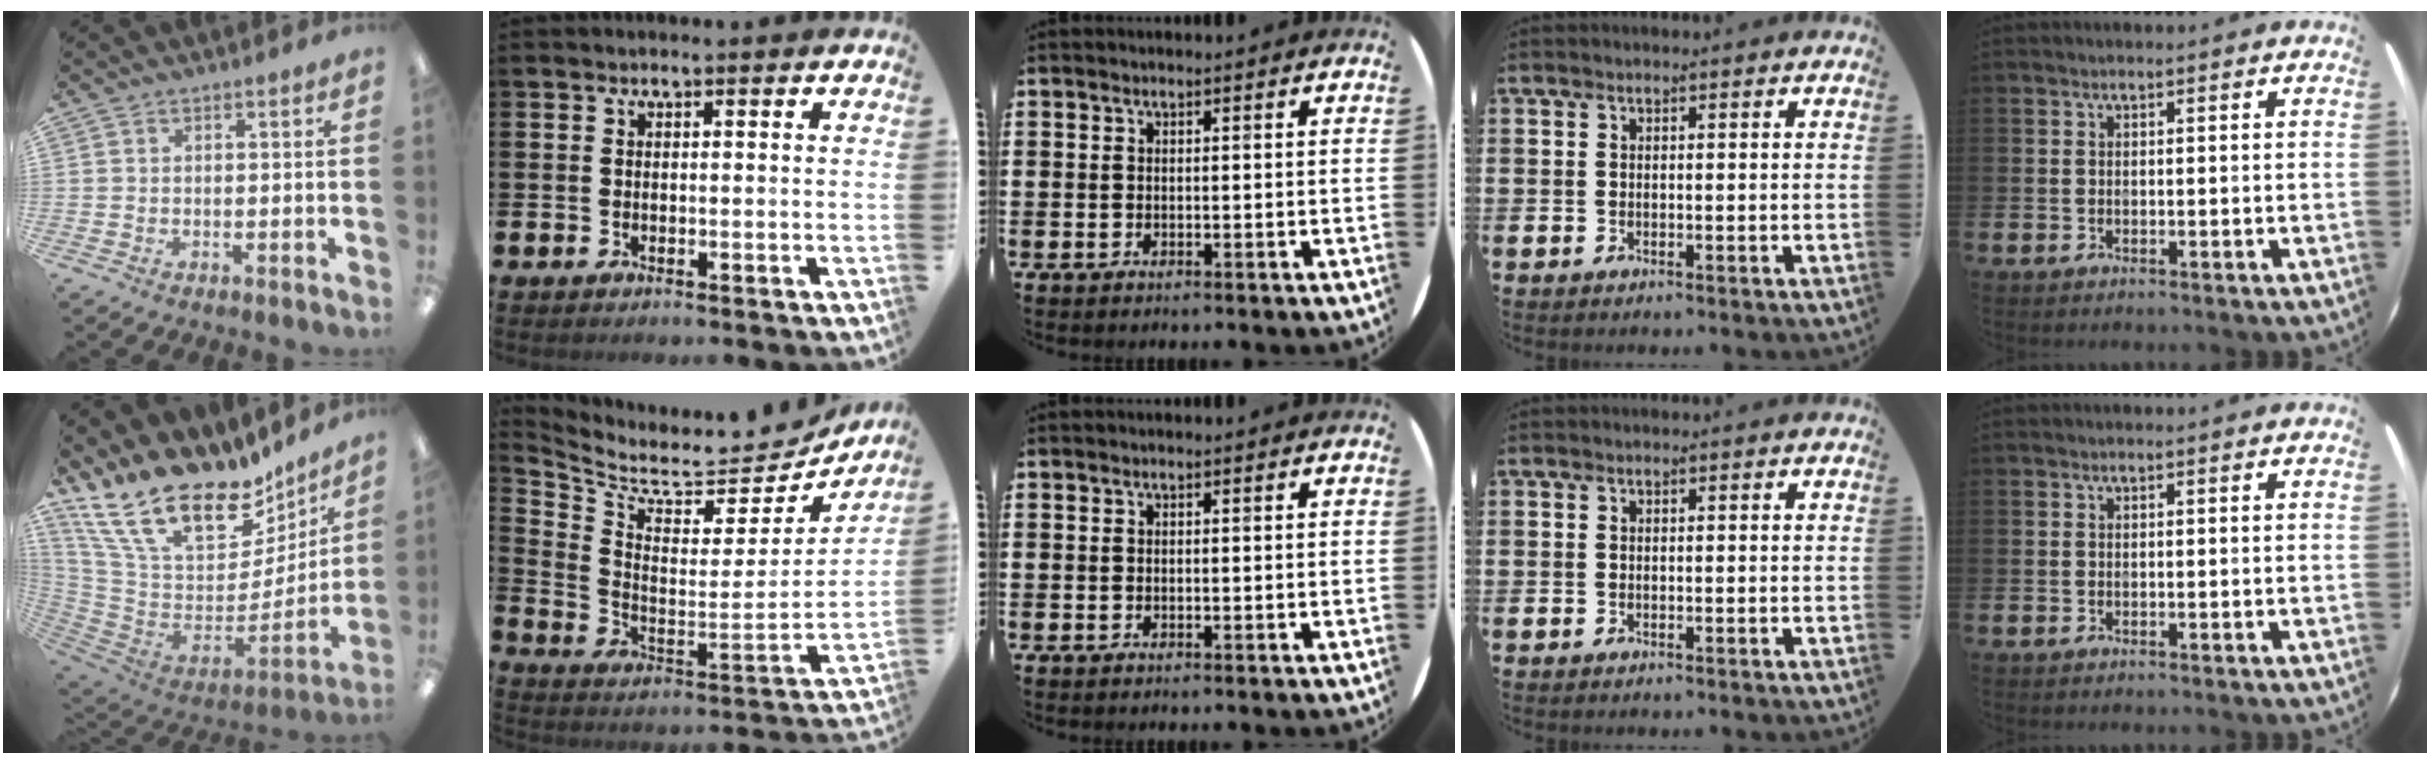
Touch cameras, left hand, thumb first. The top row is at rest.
{"thumb": {"total": 24.2, "force": [16.7, 11.2, 13.5], "torque": [-0.250, -0.125, 0.310]}, "index": {"total": 6.9, "force": [6.1, 2.4, 2.2], "torque": [-0.059, -0.068, 0.096]}}